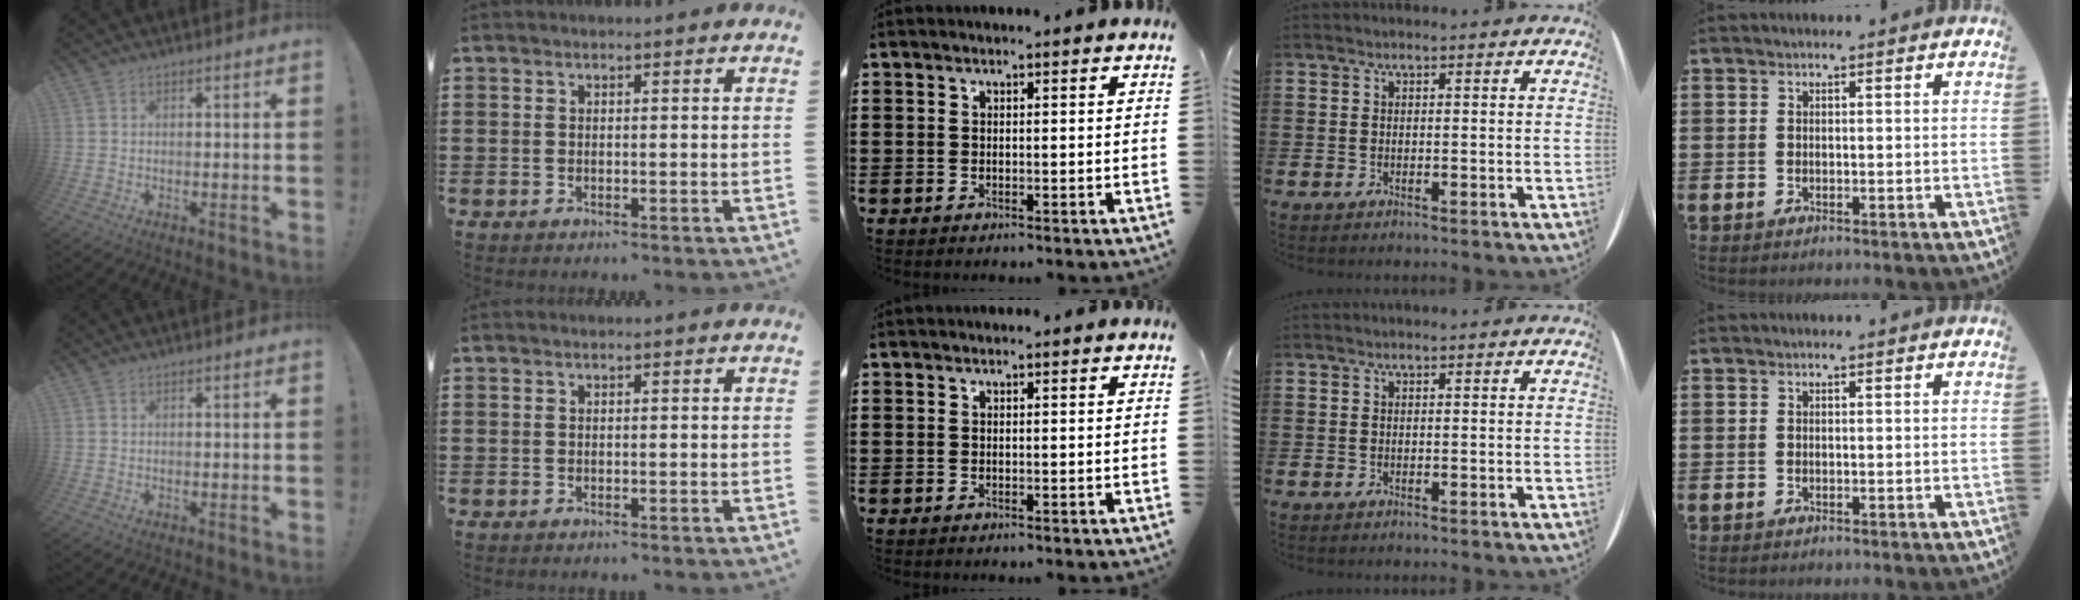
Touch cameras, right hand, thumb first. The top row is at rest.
{}